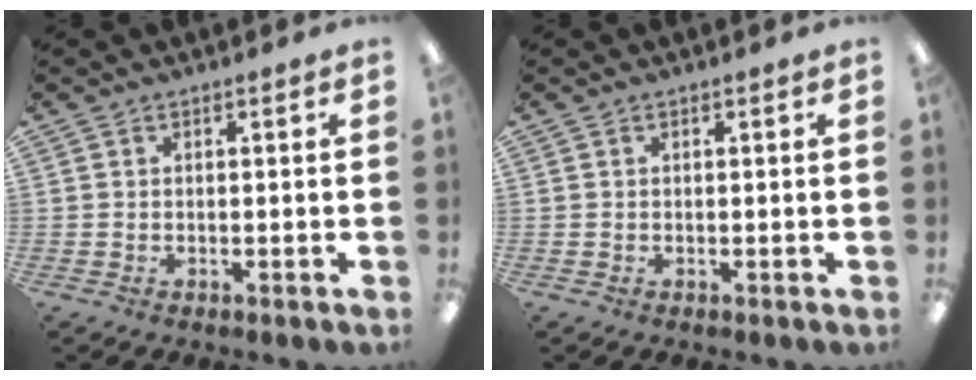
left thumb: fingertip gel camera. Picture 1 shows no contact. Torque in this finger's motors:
{"motor_torque": [0.05, 0.00, -0.13, -0.05, 0.00]}